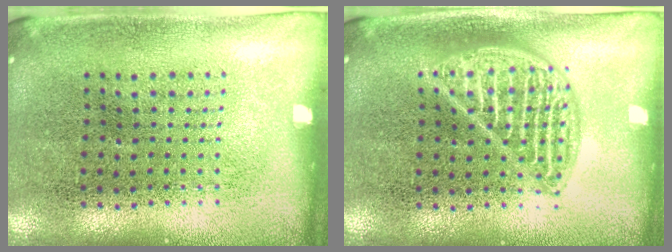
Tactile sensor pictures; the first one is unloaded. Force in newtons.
{"total": 2.1, "press": 2.1, "slide": 0.2}